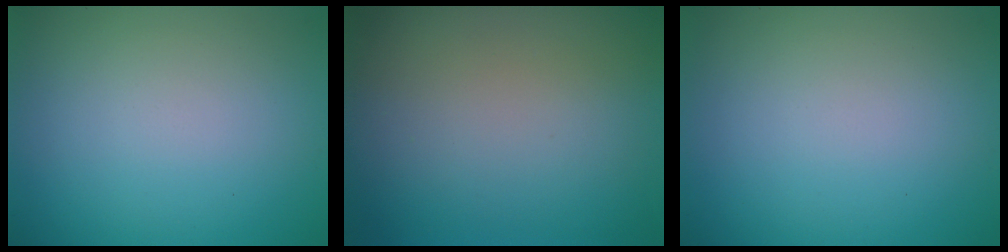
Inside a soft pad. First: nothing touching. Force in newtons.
{"total": 0.0}
{"total": 0.0}